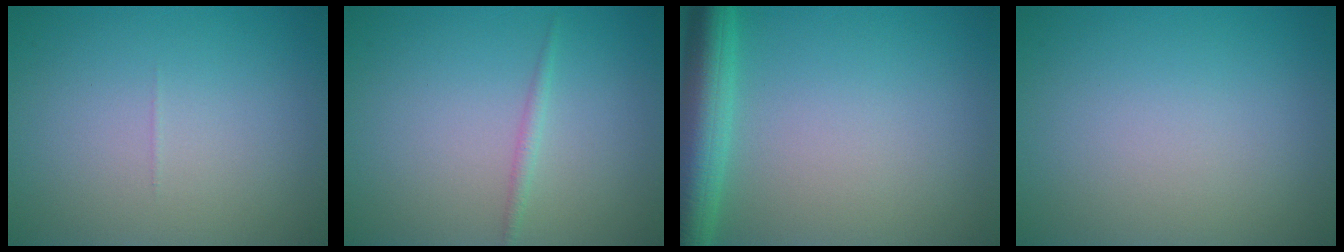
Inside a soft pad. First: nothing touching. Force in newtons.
{"total": 0.9, "press": 0.9, "slide": 0.0}
{"total": 5.3, "press": 5.3, "slide": 0.2}
{"total": 0.0}